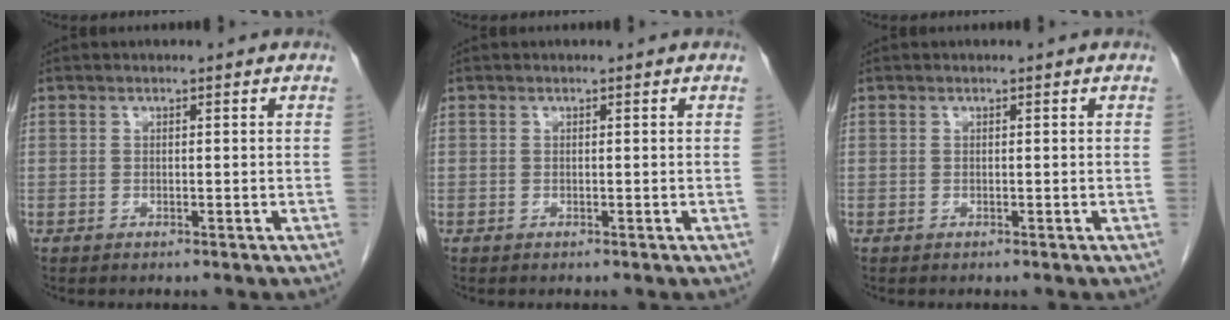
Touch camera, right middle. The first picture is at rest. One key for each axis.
{"total": 0.0}
{"total": 0.0}